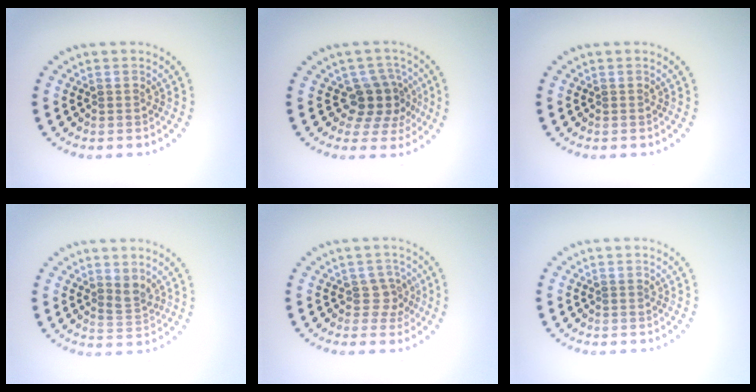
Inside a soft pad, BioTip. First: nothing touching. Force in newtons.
{"total": 3.6, "press": 2.7, "slide": 2.4}
{"total": 0.0}
{"total": 1.6, "press": 1.4, "slide": 0.9}
{"total": 1.8, "press": 1.4, "slide": 1.2}
{"total": 0.0}